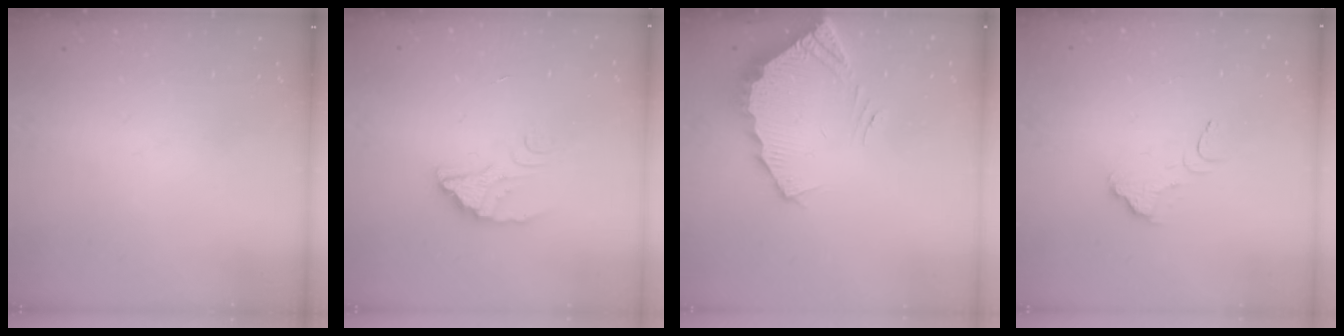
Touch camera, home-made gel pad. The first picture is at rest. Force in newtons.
{"total": 2.7, "press": 2.7, "slide": 0.1}
{"total": 3.6, "press": 3.6, "slide": 0.2}
{"total": 2.9, "press": 2.9, "slide": 0.1}